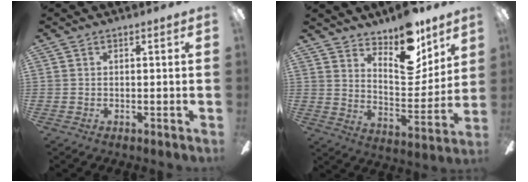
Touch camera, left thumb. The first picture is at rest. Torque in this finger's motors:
{"motor_torque": [0.22, 0.20, 0.20, -0.09, 0.04]}